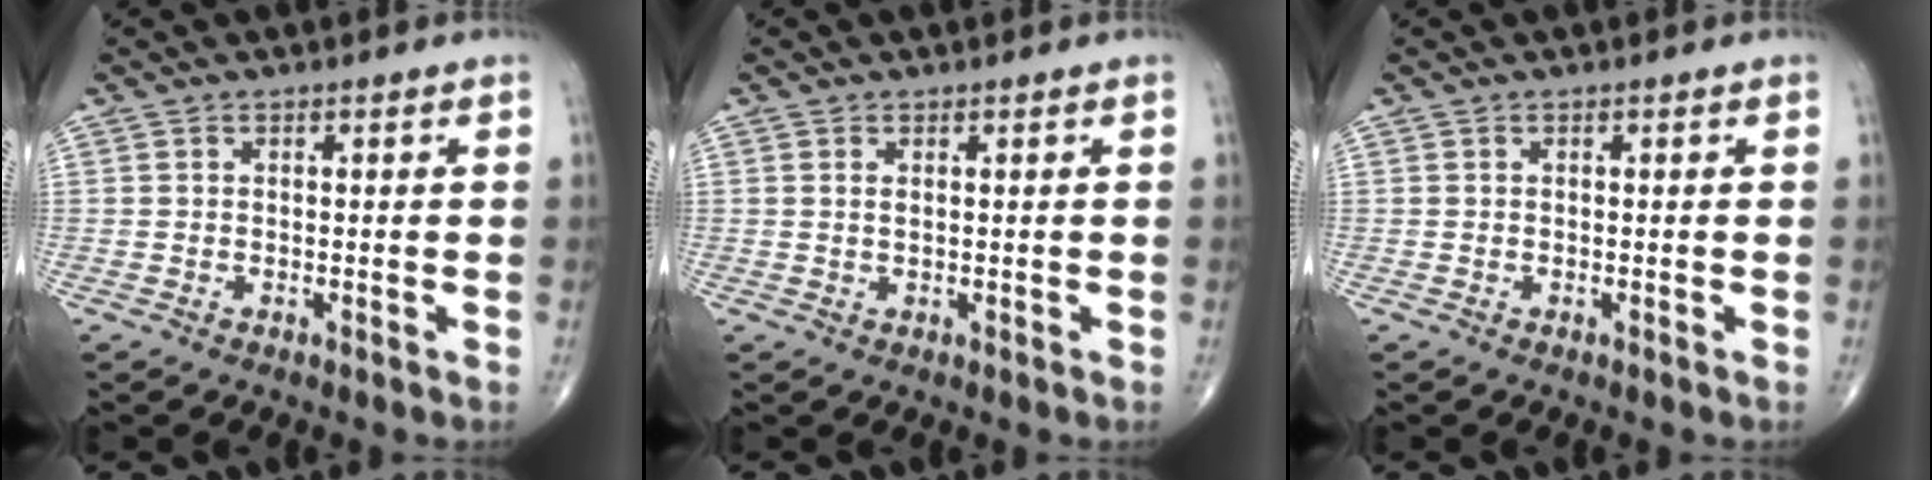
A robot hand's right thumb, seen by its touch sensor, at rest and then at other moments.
{"total": 0.8, "force": [0.3, 0.3, 0.7], "torque": [-0.015, 0.000, 0.008]}
{"total": 0.0}